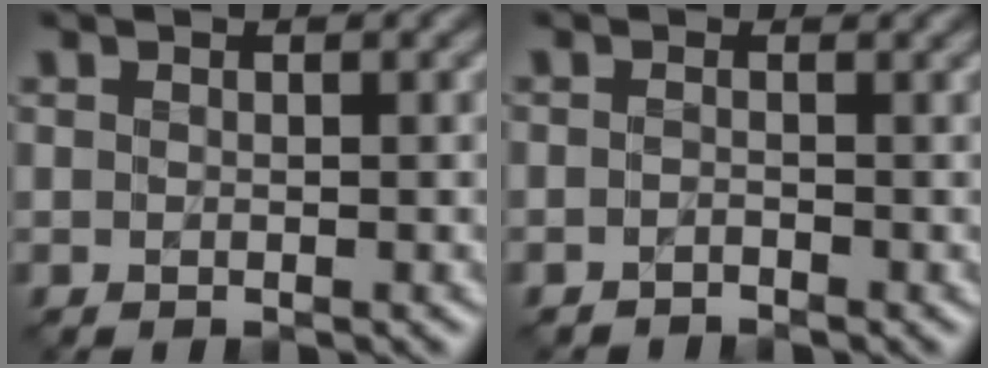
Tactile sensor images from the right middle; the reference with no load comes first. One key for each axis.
{"total": 1.0, "fx": -1.0, "fy": 0.0, "fz": -0.1, "tx": -0.001, "ty": -0.003, "tz": -0.020}